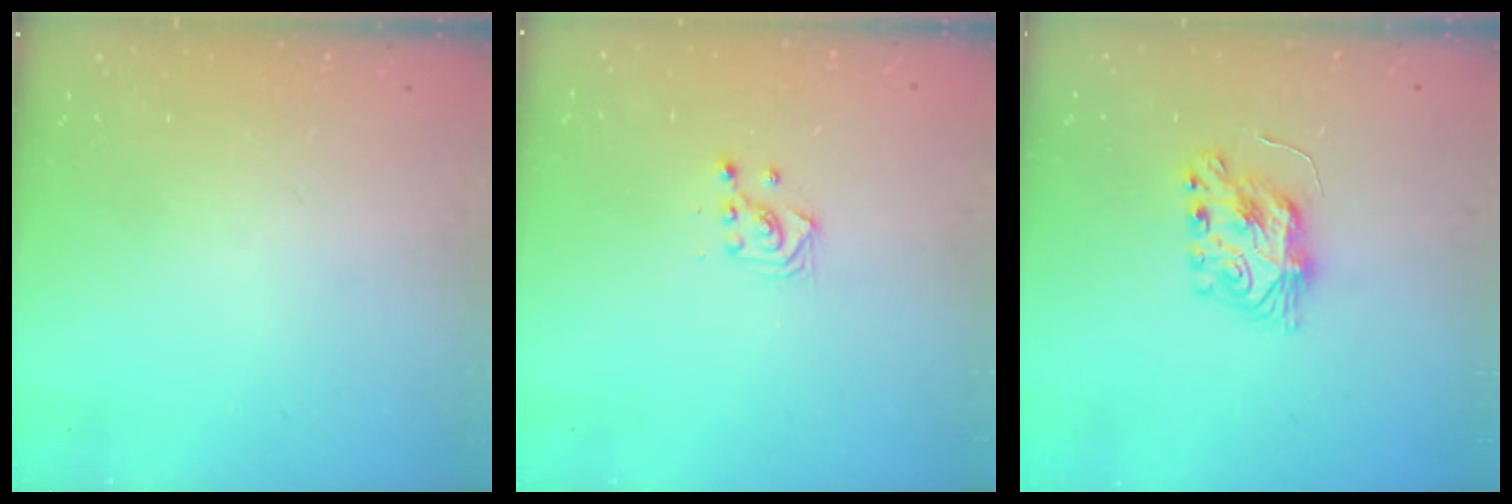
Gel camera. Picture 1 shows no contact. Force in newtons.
{"total": 3.0, "press": 2.9, "slide": 0.8}
{"total": 7.9, "press": 7.9, "slide": 0.5}